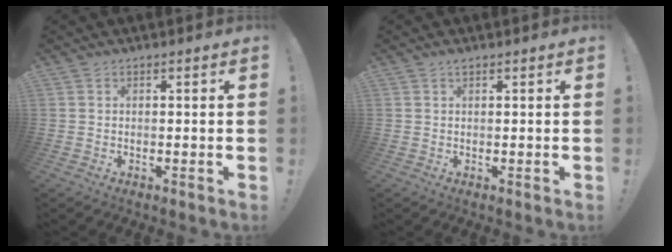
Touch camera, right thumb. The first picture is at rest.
{"total": 0.8, "force": [0.6, 0.0, 0.5], "torque": [-0.004, -0.002, 0.010]}